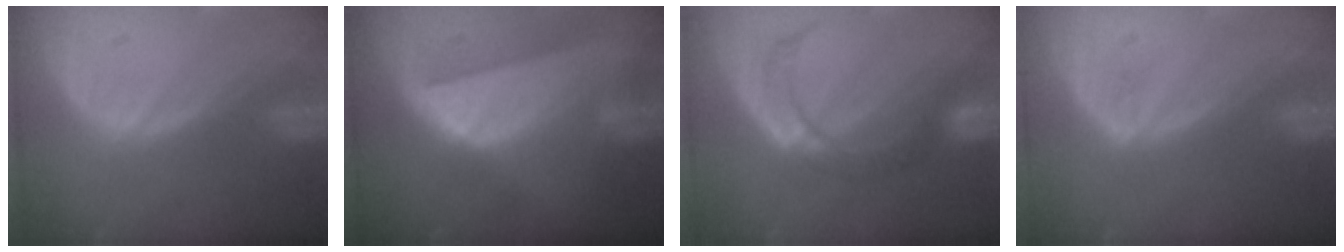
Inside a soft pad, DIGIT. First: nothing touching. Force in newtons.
{"total": 8.3, "press": 7.3, "slide": 4.0}
{"total": 6.8, "press": 6.6, "slide": 1.7}
{"total": 1.5, "press": 1.1, "slide": 1.0}